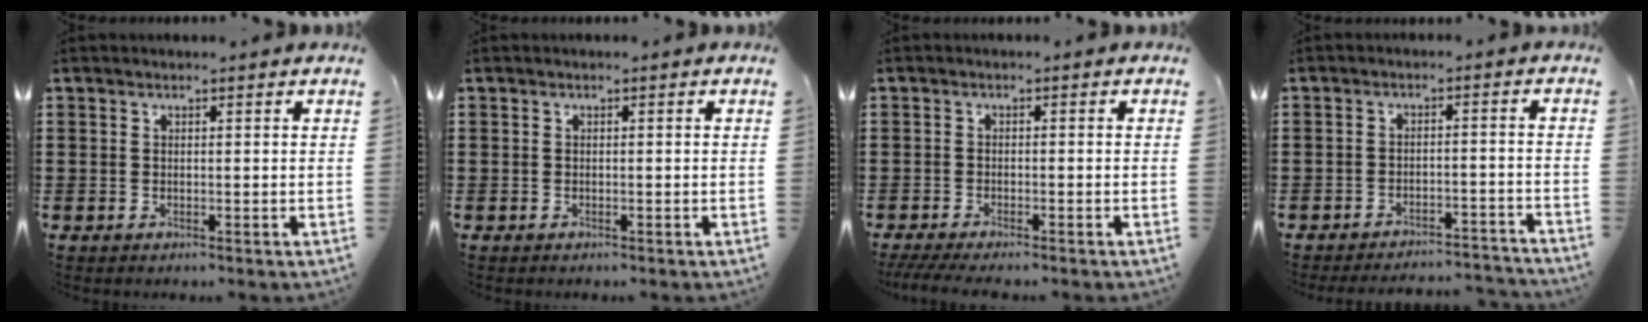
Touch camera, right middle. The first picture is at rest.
{"total": 0.0}
{"total": 1.9, "force": [-1.7, -0.1, 0.9], "torque": [-0.022, -0.005, -0.035]}
{"total": 3.4, "force": [-3.4, 0.0, 0.3], "torque": [-0.010, -0.001, -0.071]}